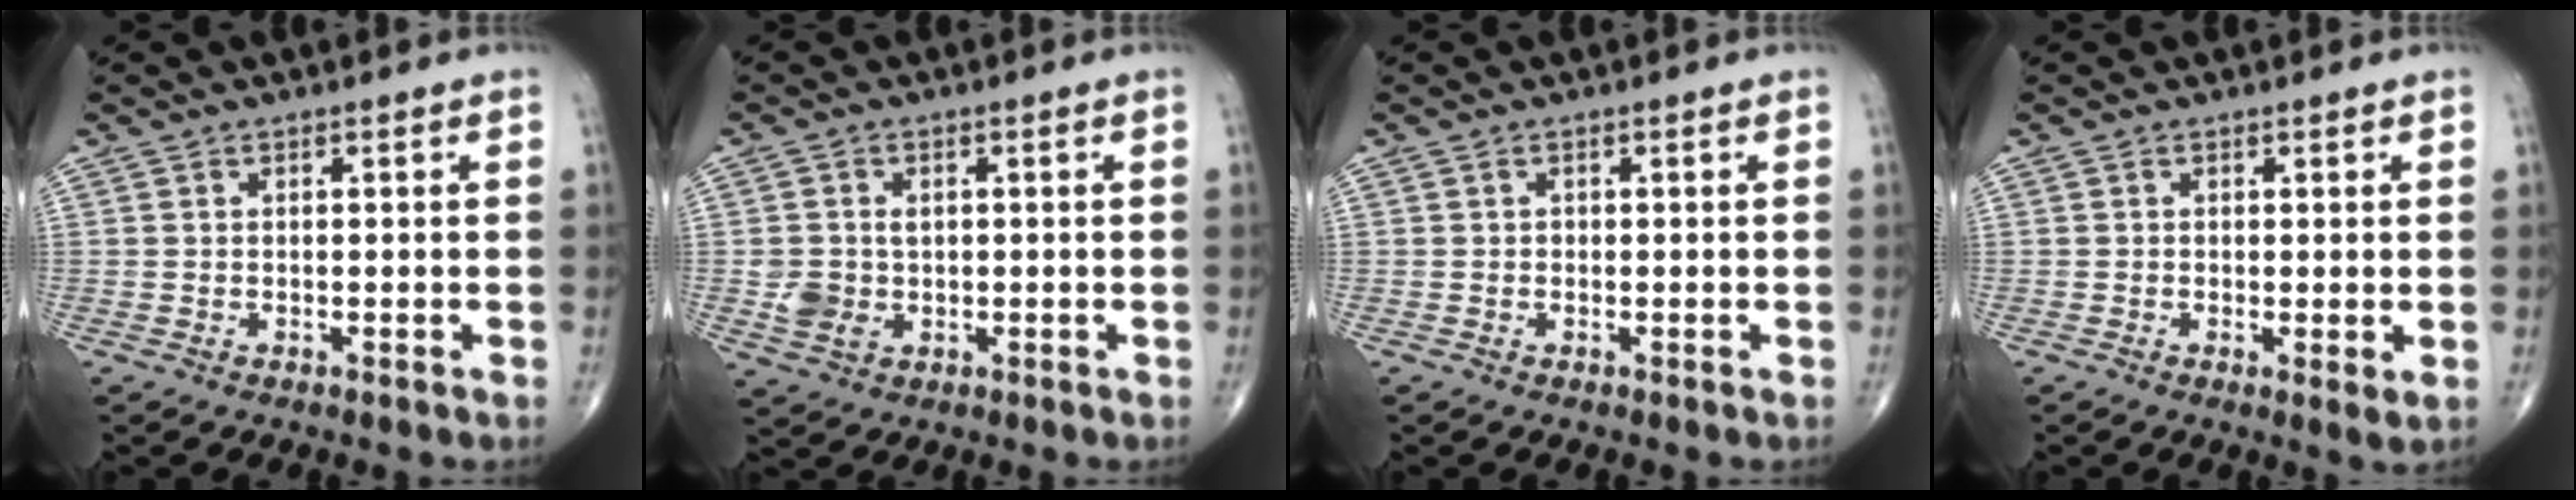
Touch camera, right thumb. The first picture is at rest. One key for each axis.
{"total": 4.8, "fx": -0.1, "fy": 3.8, "fz": 2.9, "tx": -0.045, "ty": 0.000, "tz": 0.008}
{"total": 0.0}
{"total": 2.0, "fx": 0.0, "fy": 0.5, "fz": 1.9, "tx": -0.032, "ty": -0.009, "tz": -0.003}